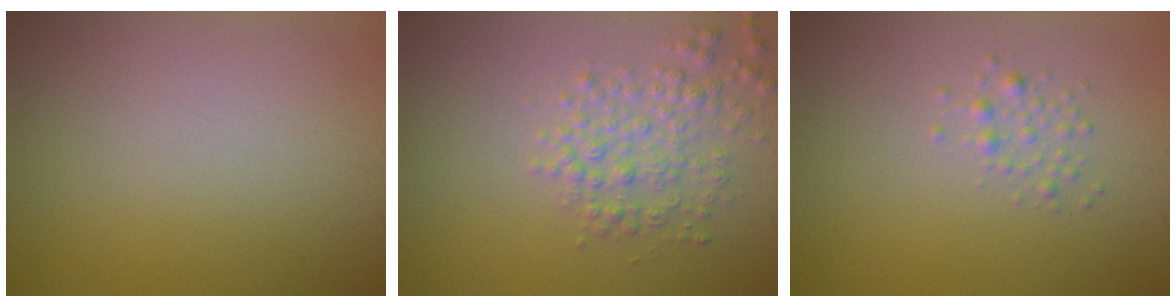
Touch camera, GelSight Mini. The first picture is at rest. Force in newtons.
{"total": 3.2, "press": 3.2, "slide": 0.1}
{"total": 1.2, "press": 1.2, "slide": 0.1}